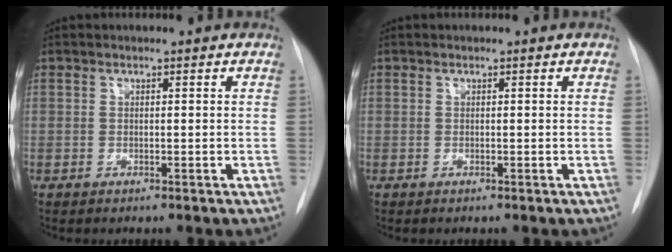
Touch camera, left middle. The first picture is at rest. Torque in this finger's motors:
{"motor_torque": [-0.02, -0.02, 0.06, 0.01]}